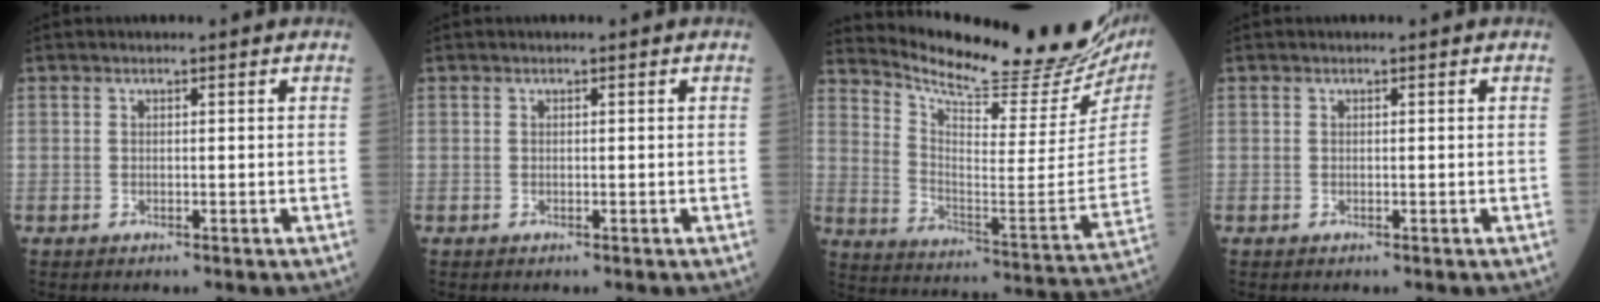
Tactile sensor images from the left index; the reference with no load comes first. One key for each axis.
{"total": 0.0}
{"total": 25.4, "fx": 23.4, "fy": 2.9, "fz": 9.4, "tx": -0.161, "ty": -0.101, "tz": 0.315}
{"total": 0.0}